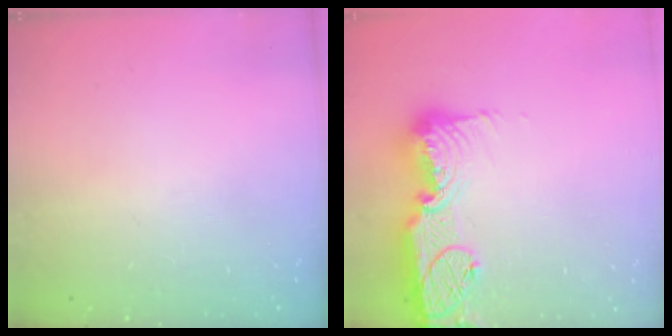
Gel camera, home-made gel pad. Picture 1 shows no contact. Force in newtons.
{"total": 17.3, "press": 17.2, "slide": 1.5}